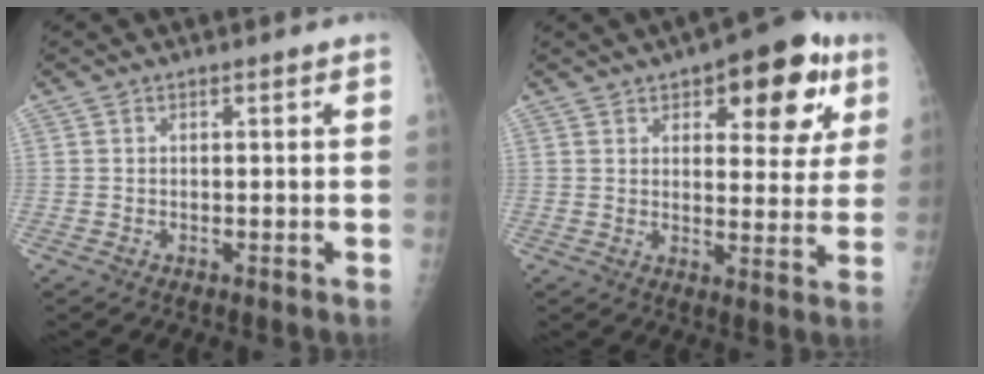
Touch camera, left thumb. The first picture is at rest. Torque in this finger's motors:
{"motor_torque": [0.23, 0.20, 0.36, -0.15, 0.11]}